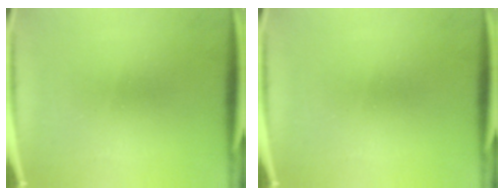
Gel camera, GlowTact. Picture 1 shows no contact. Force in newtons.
{"total": 0.0}